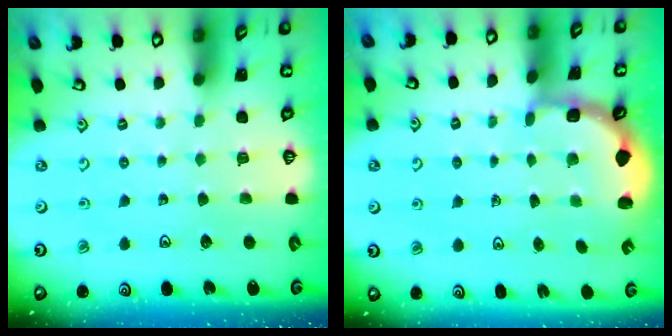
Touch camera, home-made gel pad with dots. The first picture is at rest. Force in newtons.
{"total": 2.4, "press": 1.7, "slide": 1.6}